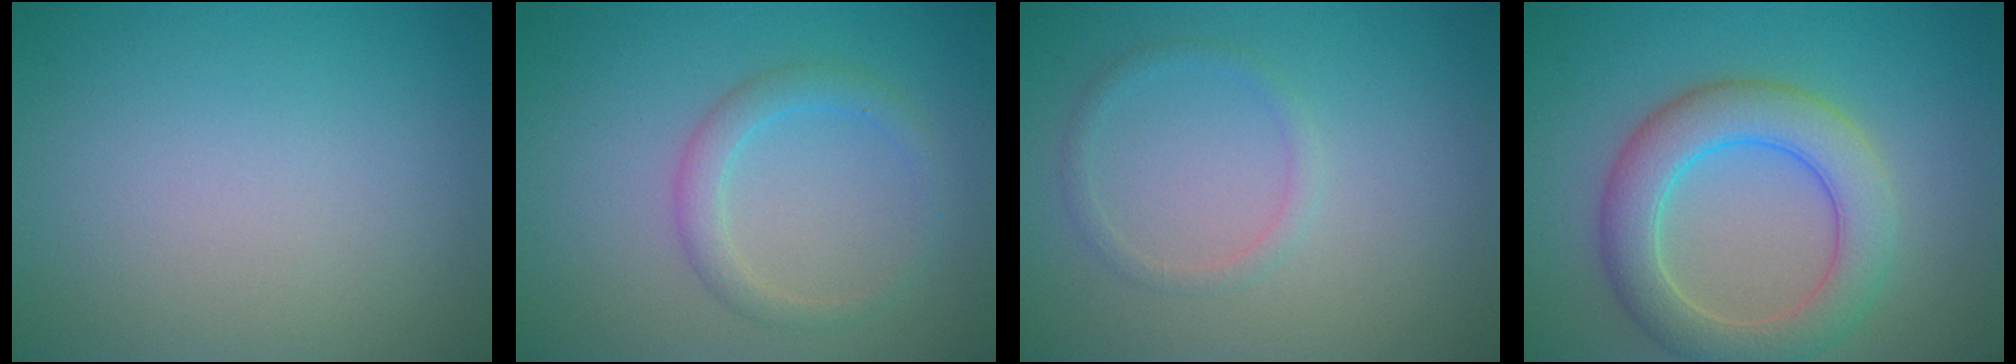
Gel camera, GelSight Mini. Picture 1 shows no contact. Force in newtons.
{"total": 2.2, "press": 2.2, "slide": 0.1}
{"total": 1.2, "press": 1.2, "slide": 0.0}
{"total": 6.0, "press": 6.0, "slide": 0.2}